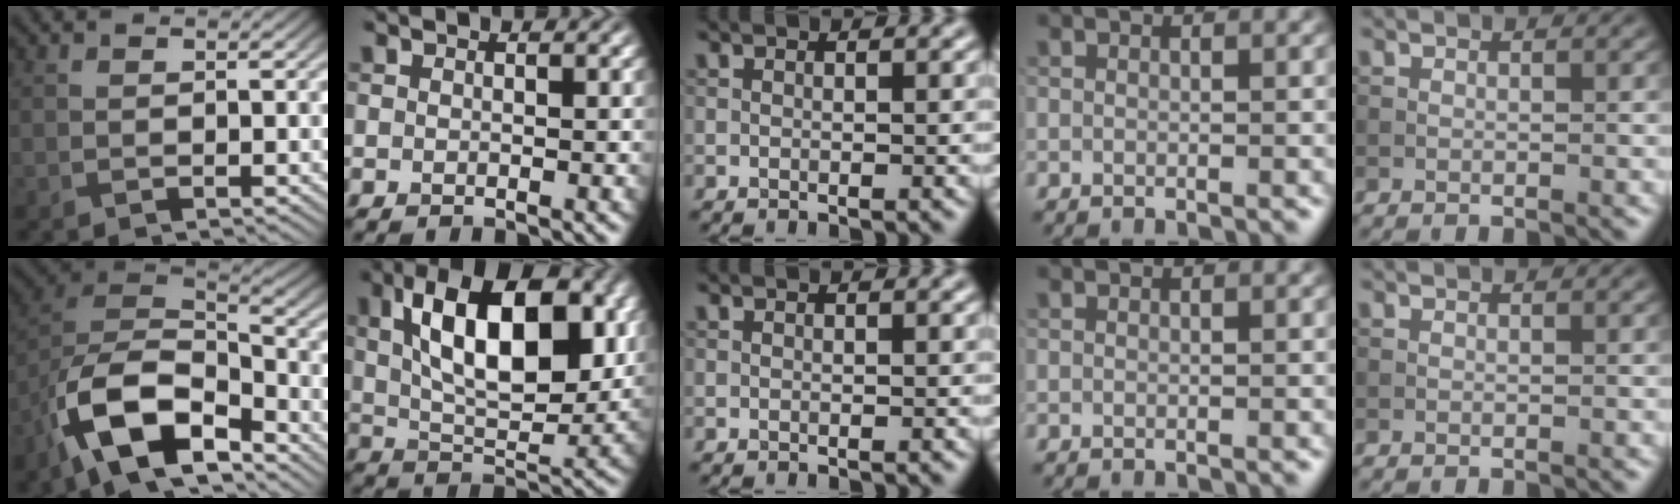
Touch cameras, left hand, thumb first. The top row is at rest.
{"thumb": {"total": 13.8, "force": [-8.2, 6.4, 9.1], "torque": [-0.197, -0.023, -0.161]}, "index": {"total": 11.7, "force": [3.2, 5.8, 9.6], "torque": [-0.148, 0.007, 0.052]}}